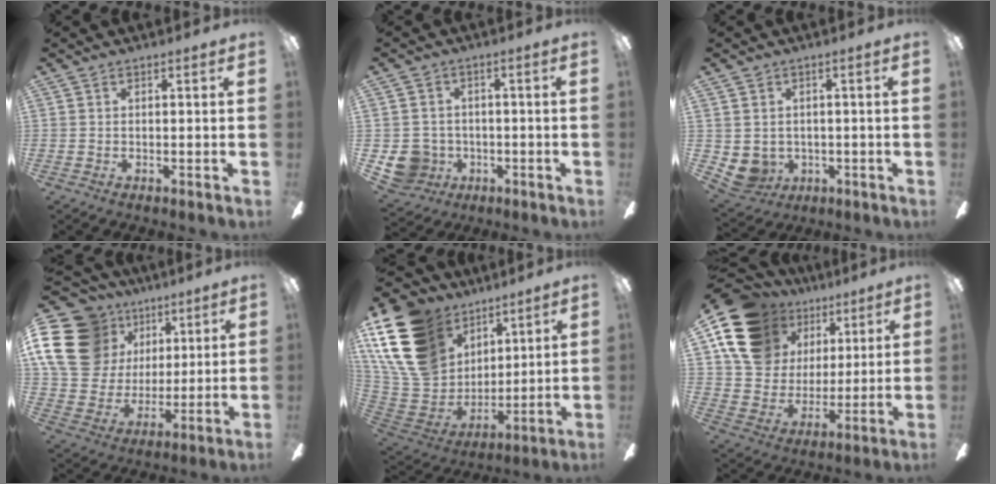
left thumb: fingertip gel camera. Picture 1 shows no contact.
{"total": 7.4, "force": [-1.9, 7.0, 1.6], "torque": [-0.054, 0.013, -0.030]}
{"total": 4.7, "force": [-0.1, 4.6, 0.8], "torque": [-0.048, -0.002, 0.000]}
{"total": 21.1, "force": [8.3, 16.7, 9.9], "torque": [-0.203, -0.033, 0.168]}
{"total": 22.9, "force": [10.9, 16.6, 11.4], "torque": [-0.271, -0.048, 0.214]}
{"total": 17.4, "force": [9.9, 12.6, 7.0], "torque": [-0.146, -0.040, 0.193]}